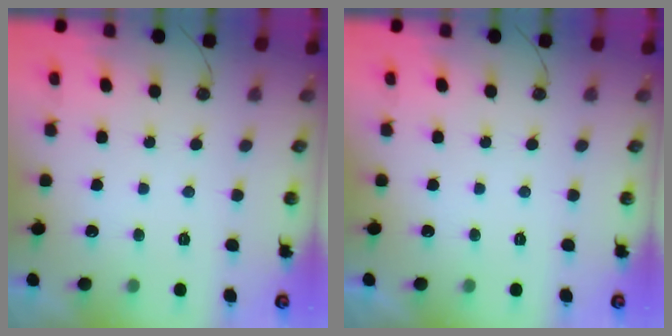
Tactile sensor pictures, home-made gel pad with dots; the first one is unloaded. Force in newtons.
{"total": 0.0}